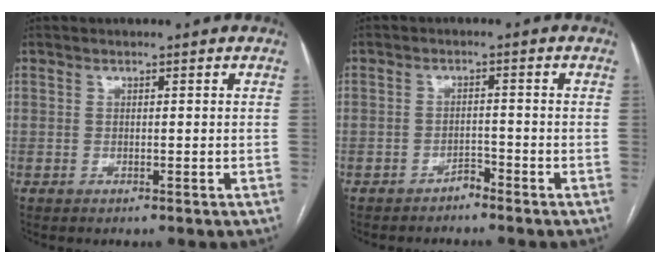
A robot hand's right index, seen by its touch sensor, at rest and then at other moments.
{"total": 1.8, "force": [-1.7, 0.6, 0.4], "torque": [0.000, 0.002, -0.028]}